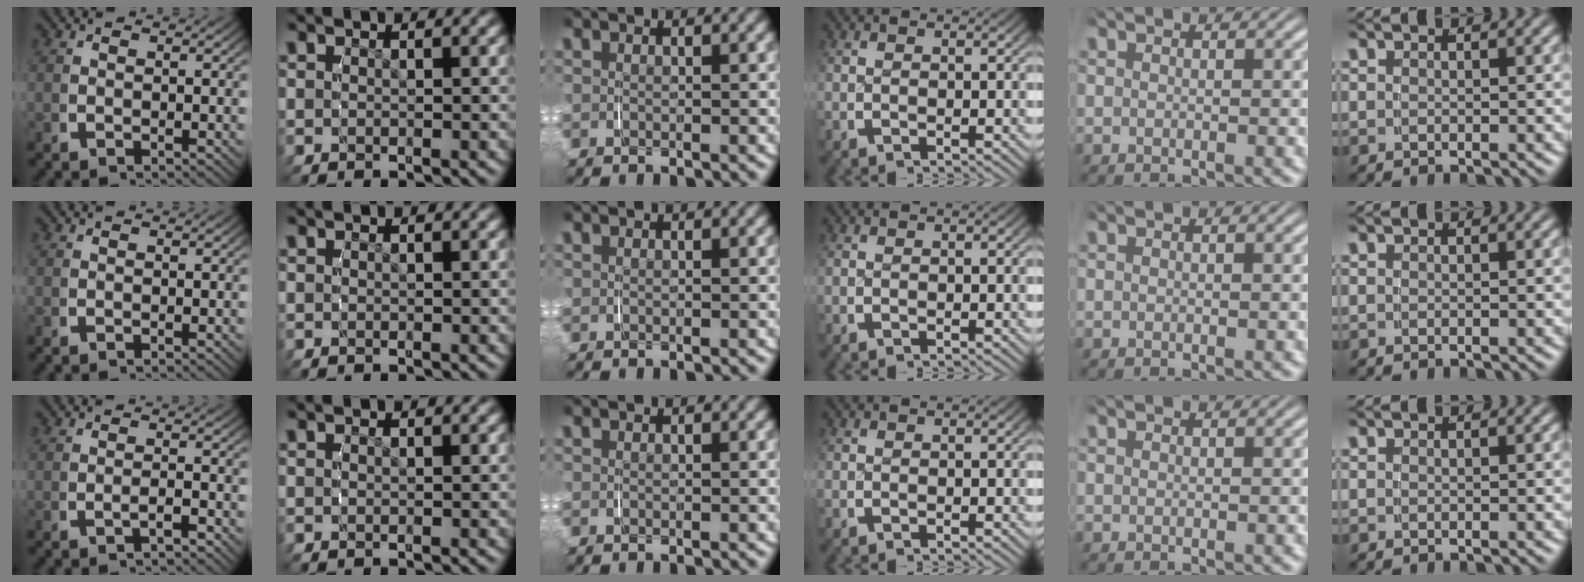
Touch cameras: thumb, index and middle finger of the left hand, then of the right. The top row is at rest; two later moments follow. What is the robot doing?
{"motion": "grasp_and_lifting", "object": "paper"}